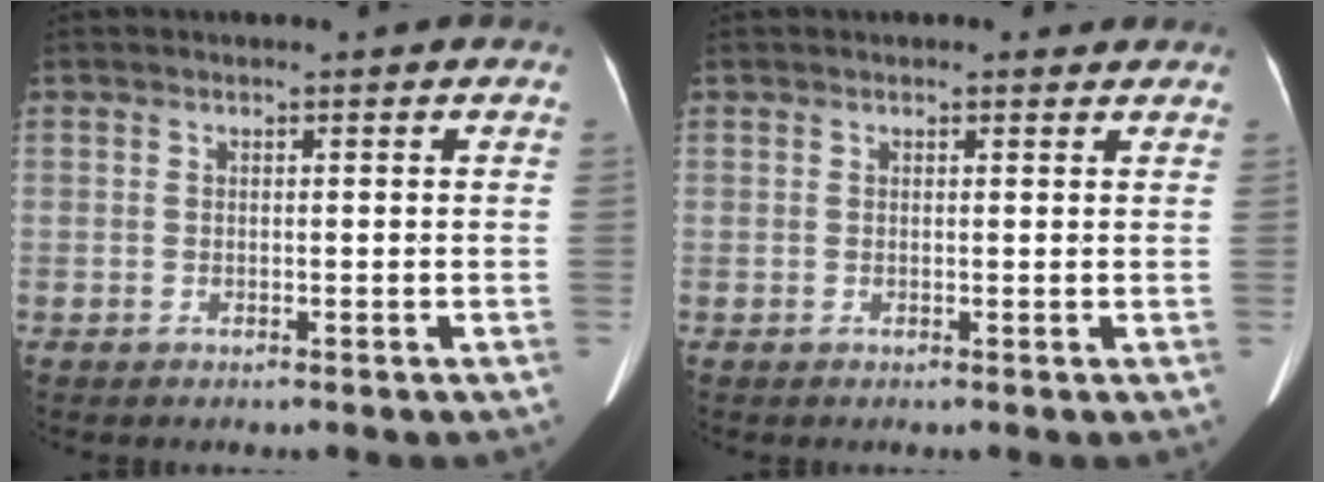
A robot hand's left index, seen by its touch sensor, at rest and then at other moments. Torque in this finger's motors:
{"motor_torque": [0.06, -0.16, -0.09, -0.02]}